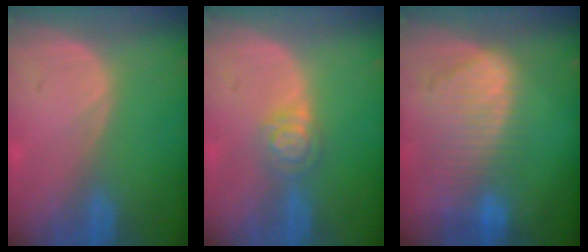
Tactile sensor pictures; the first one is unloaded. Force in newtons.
{"total": 4.0, "press": 3.6, "slide": 1.8}
{"total": 9.3, "press": 8.1, "slide": 4.6}